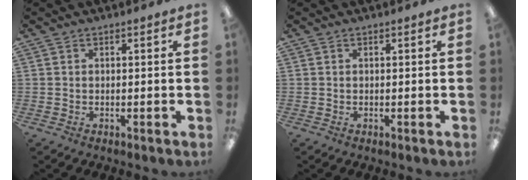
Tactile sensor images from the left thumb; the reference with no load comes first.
{"total": 0.0}